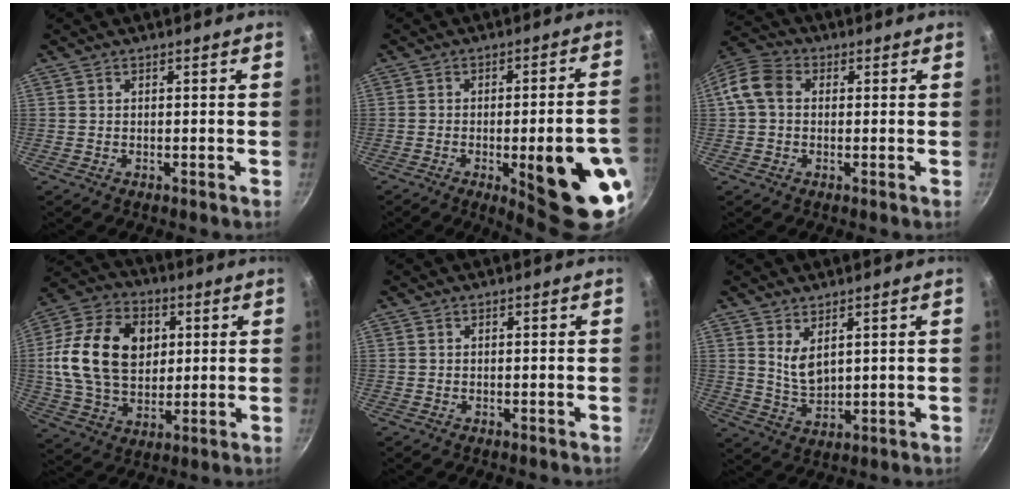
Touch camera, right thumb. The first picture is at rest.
{"total": 18.7, "force": [-6.3, 4.6, 17.0], "torque": [-0.189, 0.022, -0.073]}
{"total": 7.6, "force": [0.8, 5.9, 4.7], "torque": [-0.081, 0.020, -0.002]}
{"total": 20.3, "force": [3.4, 14.5, 13.8], "torque": [-0.234, 0.007, 0.055]}
{"total": 0.0}
{"total": 5.1, "force": [2.6, 2.5, 3.6], "torque": [-0.058, -0.031, 0.056]}